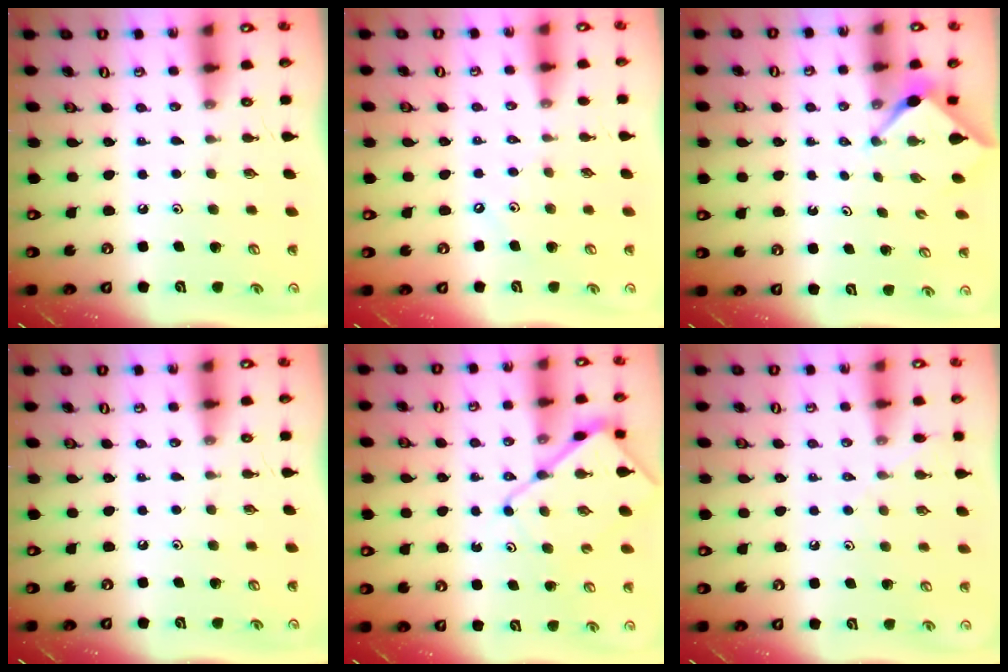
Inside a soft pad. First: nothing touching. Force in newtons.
{"total": 2.6, "press": 2.6, "slide": 0.3}
{"total": 3.0, "press": 3.0, "slide": 0.3}
{"total": 0.0}
{"total": 11.3, "press": 11.3, "slide": 1.1}
{"total": 7.1, "press": 7.1, "slide": 0.8}